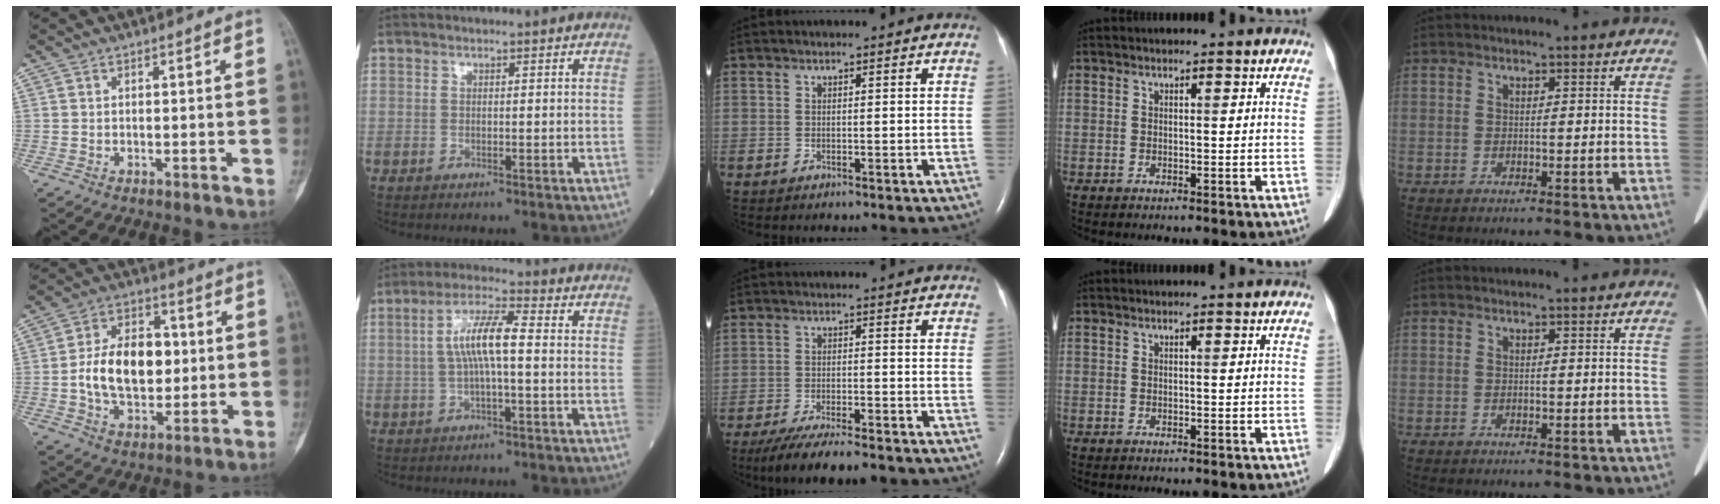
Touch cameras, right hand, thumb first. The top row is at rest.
{"thumb": {"total": 15.0, "force": [0.2, 9.5, 11.6], "torque": [-0.171, 0.019, 0.004]}, "index": {"total": 7.7, "force": [0.2, 1.3, 7.6], "torque": [-0.152, 0.019, 0.001]}, "middle": {"total": 10.9, "force": [-9.2, 1.6, 5.7], "torque": [-0.088, -0.023, -0.142]}}